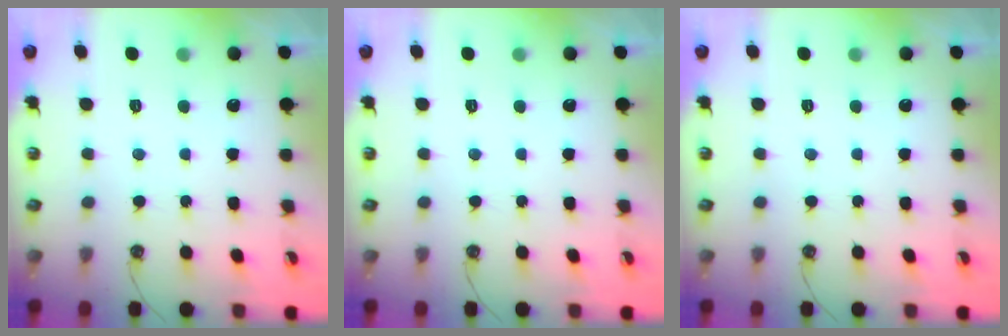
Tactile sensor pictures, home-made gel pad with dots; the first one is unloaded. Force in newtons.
{"total": 0.0}
{"total": 0.0}